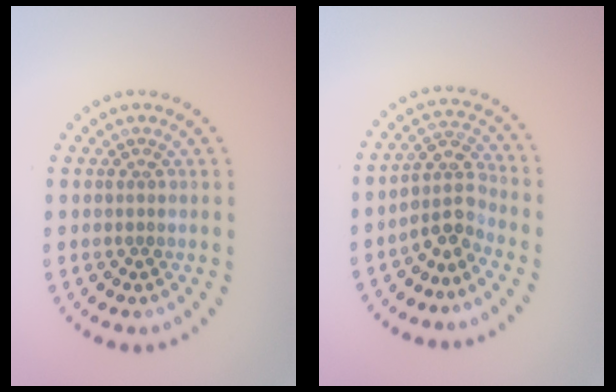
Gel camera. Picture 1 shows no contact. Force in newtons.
{"total": 3.1, "press": 2.4, "slide": 1.9}